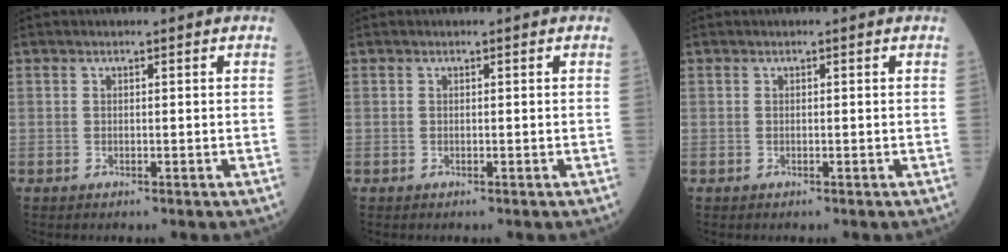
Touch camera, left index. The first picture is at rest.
{"total": 0.0}
{"total": 0.0}